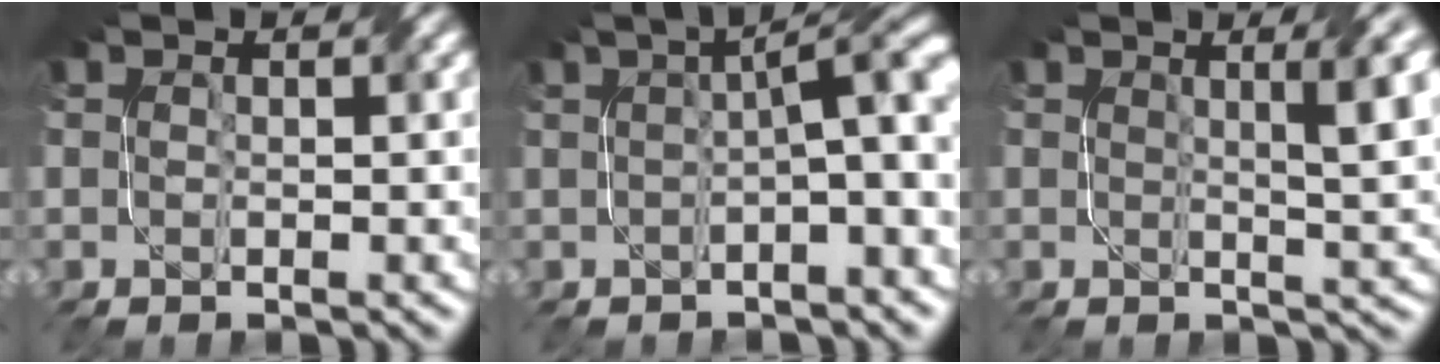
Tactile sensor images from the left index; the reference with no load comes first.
{"total": 6.7, "force": [0.5, 1.7, 6.4], "torque": [-0.059, 0.025, 0.007]}
{"total": 4.4, "force": [1.2, 1.0, 4.2], "torque": [-0.040, 0.009, 0.020]}